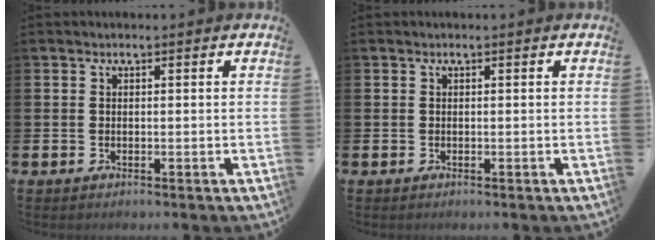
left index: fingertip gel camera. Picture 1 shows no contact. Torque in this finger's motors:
{"motor_torque": [0.04, 0.04, 0.00, 0.01]}